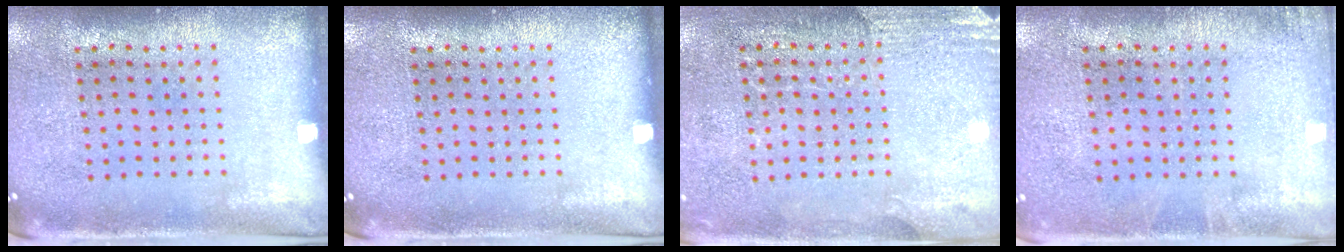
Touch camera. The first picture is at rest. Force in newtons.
{"total": 0.0}
{"total": 2.8, "press": 2.6, "slide": 1.0}
{"total": 0.8, "press": 0.8, "slide": 0.1}